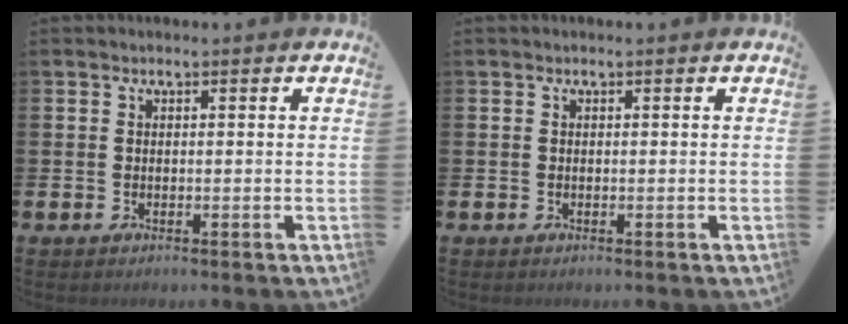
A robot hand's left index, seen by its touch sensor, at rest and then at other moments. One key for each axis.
{"total": 0.0}